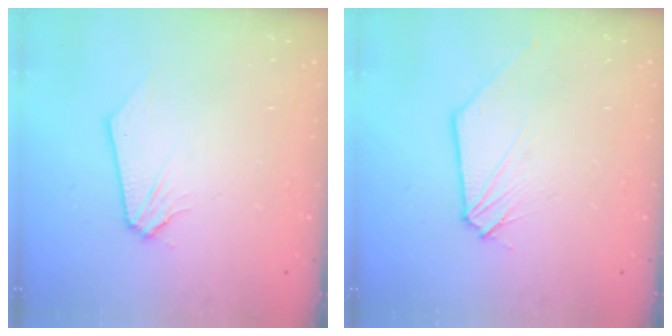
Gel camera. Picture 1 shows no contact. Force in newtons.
{"total": 0.6, "press": 0.6, "slide": 0.1}